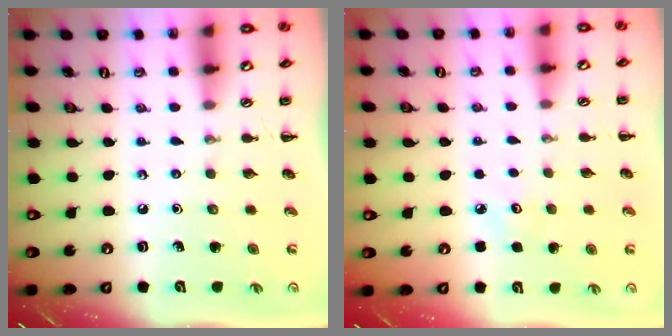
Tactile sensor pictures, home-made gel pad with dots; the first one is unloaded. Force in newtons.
{"total": 2.8, "press": 2.7, "slide": 0.8}